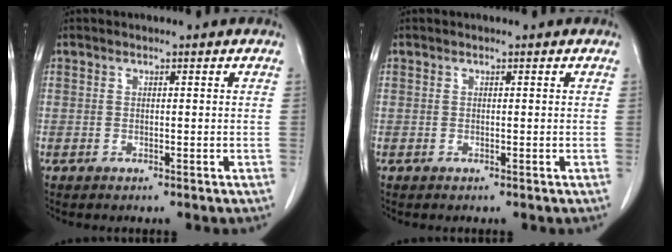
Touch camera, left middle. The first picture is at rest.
{"total": 0.0}